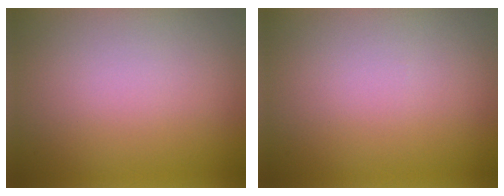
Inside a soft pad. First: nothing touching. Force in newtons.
{"total": 0.0}